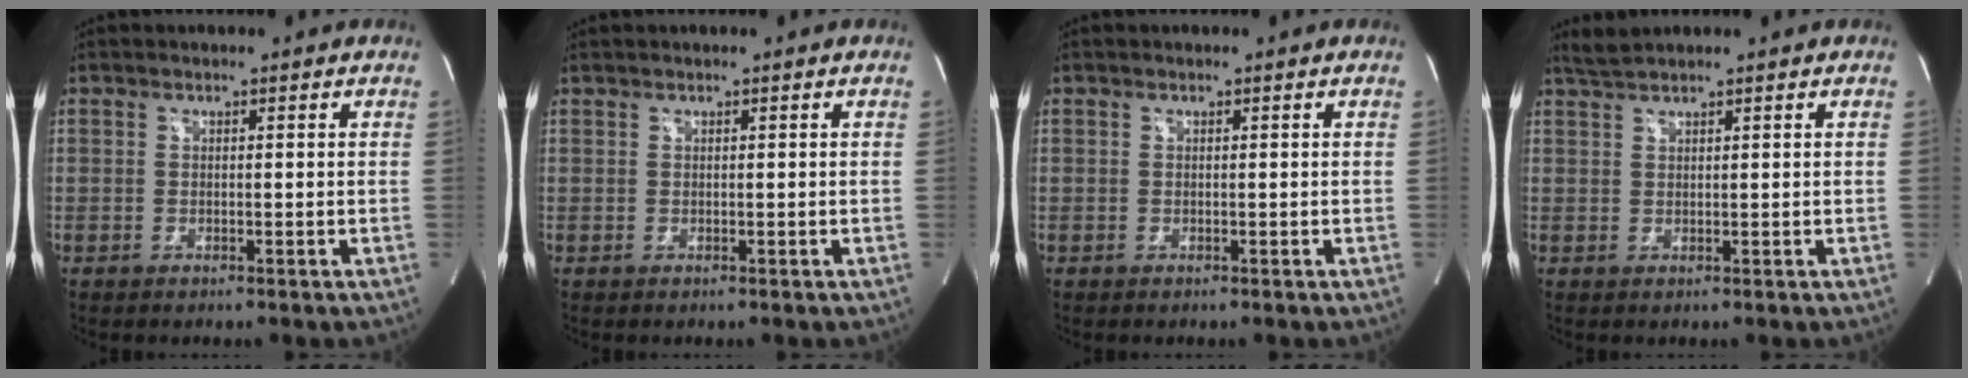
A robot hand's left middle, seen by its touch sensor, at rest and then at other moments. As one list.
[{"total": 0.0}, {"total": 0.0}, {"total": 2.0, "force": [1.9, -0.3, 0.4], "torque": [-0.012, 0.011, 0.044]}]